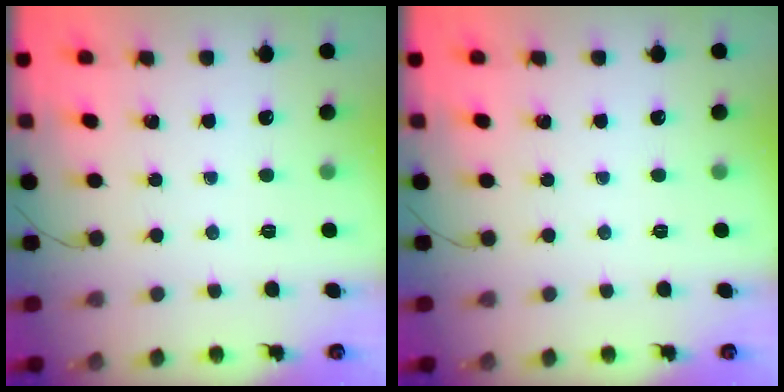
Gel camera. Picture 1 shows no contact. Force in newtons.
{"total": 0.0}